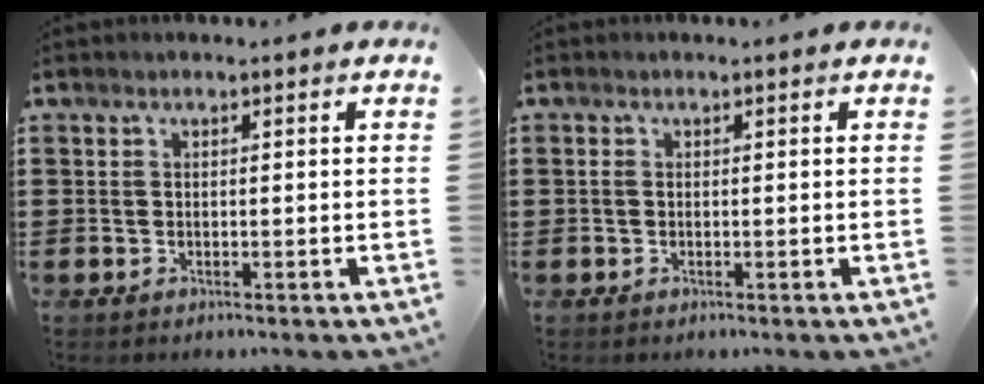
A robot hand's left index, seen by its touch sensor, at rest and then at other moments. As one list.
[{"total": 0.6, "force": [-0.1, 0.2, 0.5], "torque": [-0.011, -0.002, -0.002]}]